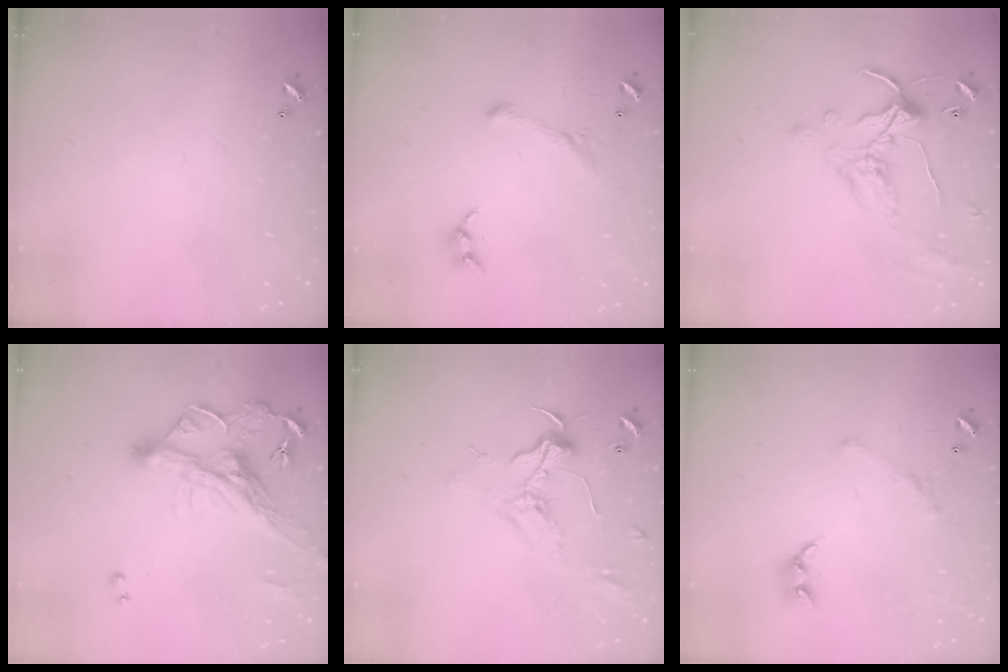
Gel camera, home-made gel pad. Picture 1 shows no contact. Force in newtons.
{"total": 2.8, "press": 2.6, "slide": 1.0}
{"total": 0.9, "press": 0.1, "slide": 0.9}
{"total": 5.2, "press": 4.8, "slide": 1.8}
{"total": 2.4, "press": 2.3, "slide": 0.8}
{"total": 2.3, "press": 2.0, "slide": 1.0}